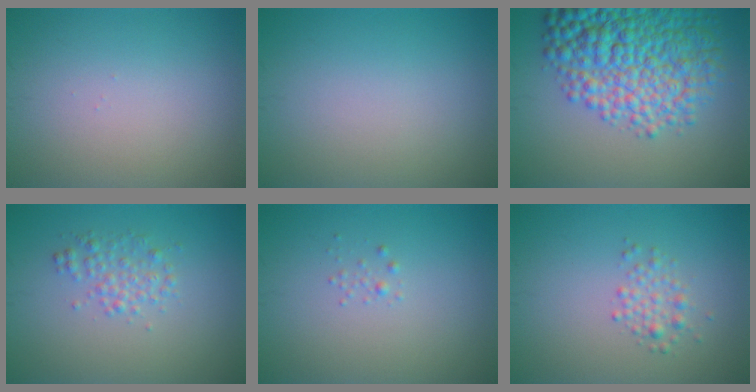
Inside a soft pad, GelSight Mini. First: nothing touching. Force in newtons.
{"total": 0.0}
{"total": 10.1, "press": 10.1, "slide": 0.3}
{"total": 2.0, "press": 2.0, "slide": 0.1}
{"total": 0.6, "press": 0.6, "slide": 0.0}
{"total": 1.8, "press": 1.8, "slide": 0.1}